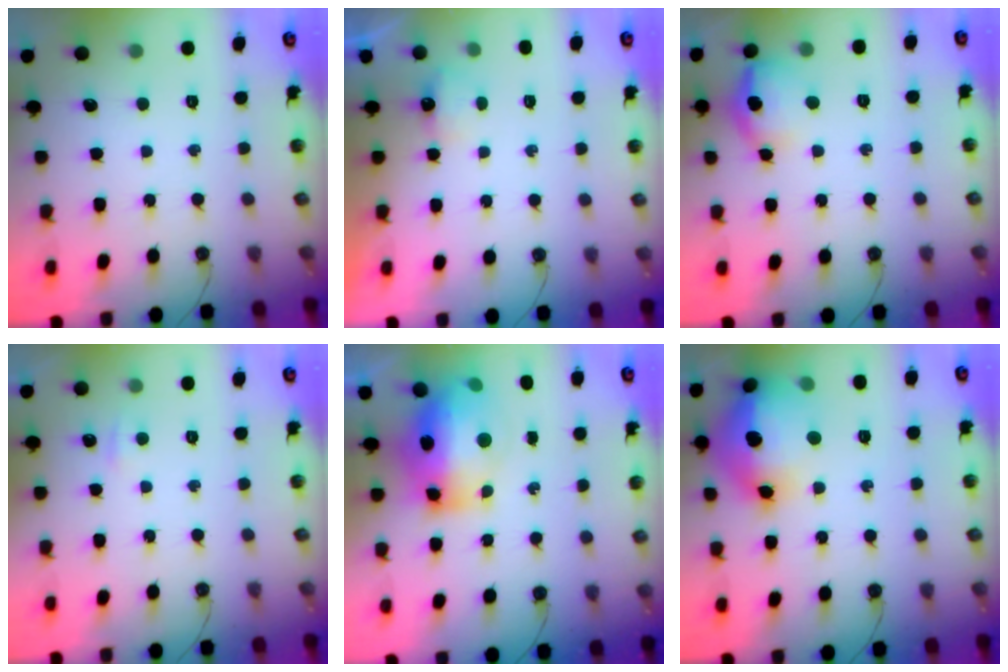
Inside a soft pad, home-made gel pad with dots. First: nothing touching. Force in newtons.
{"total": 3.8, "press": 3.8, "slide": 0.6}
{"total": 17.9, "press": 13.2, "slide": 12.0}
{"total": 2.8, "press": 2.8, "slide": 0.5}
{"total": 17.2, "press": 17.2, "slide": 1.6}
{"total": 22.6, "press": 21.5, "slide": 7.1}